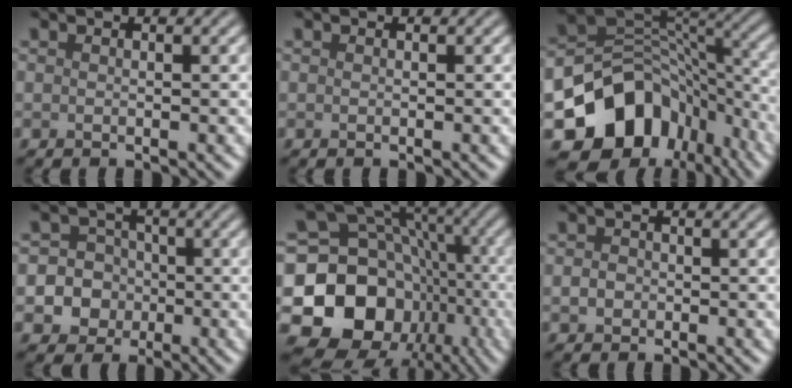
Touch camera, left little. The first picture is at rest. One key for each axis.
{"total": 0.0}
{"total": 12.5, "fx": -6.3, "fy": 9.3, "fz": 5.4, "tx": -0.091, "ty": 0.001, "tz": -0.110}
{"total": 9.1, "fx": -2.0, "fy": 8.6, "fz": 1.9, "tx": -0.041, "ty": -0.003, "tz": -0.060}
{"total": 16.7, "fx": -4.5, "fy": 13.9, "fz": 8.1, "tx": -0.149, "ty": 0.008, "tz": -0.092}
{"total": 1.2, "fx": -0.3, "fy": 1.0, "fz": 0.5, "tx": -0.006, "ty": -0.001, "tz": -0.010}